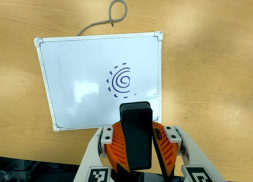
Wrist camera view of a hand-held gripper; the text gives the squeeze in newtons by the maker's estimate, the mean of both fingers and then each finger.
{"total": 10.7, "left": 10.9, "right": 10.4}